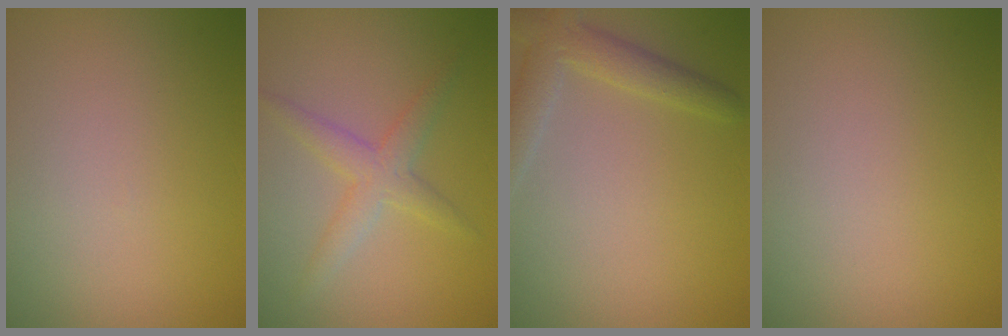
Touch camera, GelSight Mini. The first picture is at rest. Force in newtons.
{"total": 2.8, "press": 2.8, "slide": 0.1}
{"total": 3.6, "press": 3.6, "slide": 0.3}
{"total": 0.0}